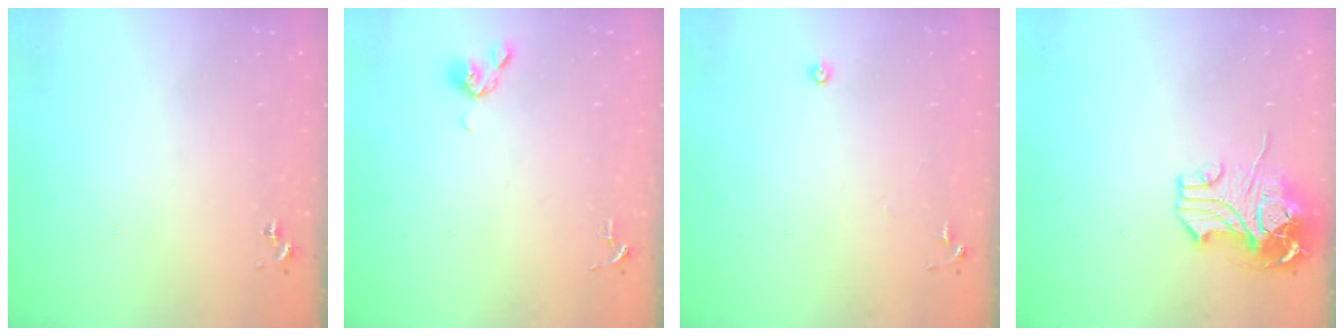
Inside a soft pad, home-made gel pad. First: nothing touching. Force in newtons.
{"total": 4.4, "press": 4.3, "slide": 0.9}
{"total": 5.5, "press": 5.5, "slide": 0.5}
{"total": 11.8, "press": 11.7, "slide": 2.1}